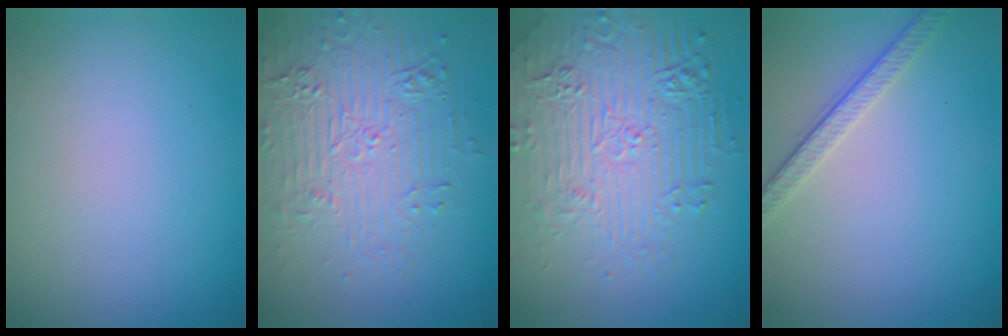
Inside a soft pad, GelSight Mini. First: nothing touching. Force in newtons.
{"total": 4.8, "press": 4.2, "slide": 2.4}
{"total": 7.5, "press": 5.5, "slide": 5.1}
{"total": 2.6, "press": 2.0, "slide": 1.7}